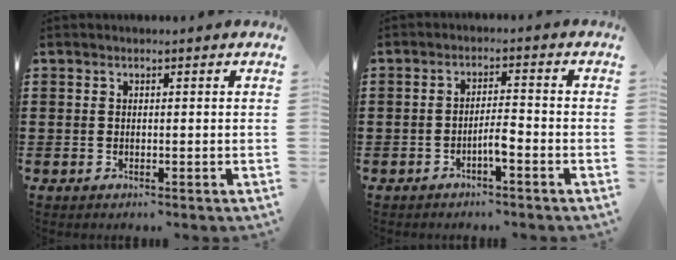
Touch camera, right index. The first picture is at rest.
{"total": 3.1, "force": [-1.6, 0.5, 2.7], "torque": [-0.055, 0.002, -0.033]}